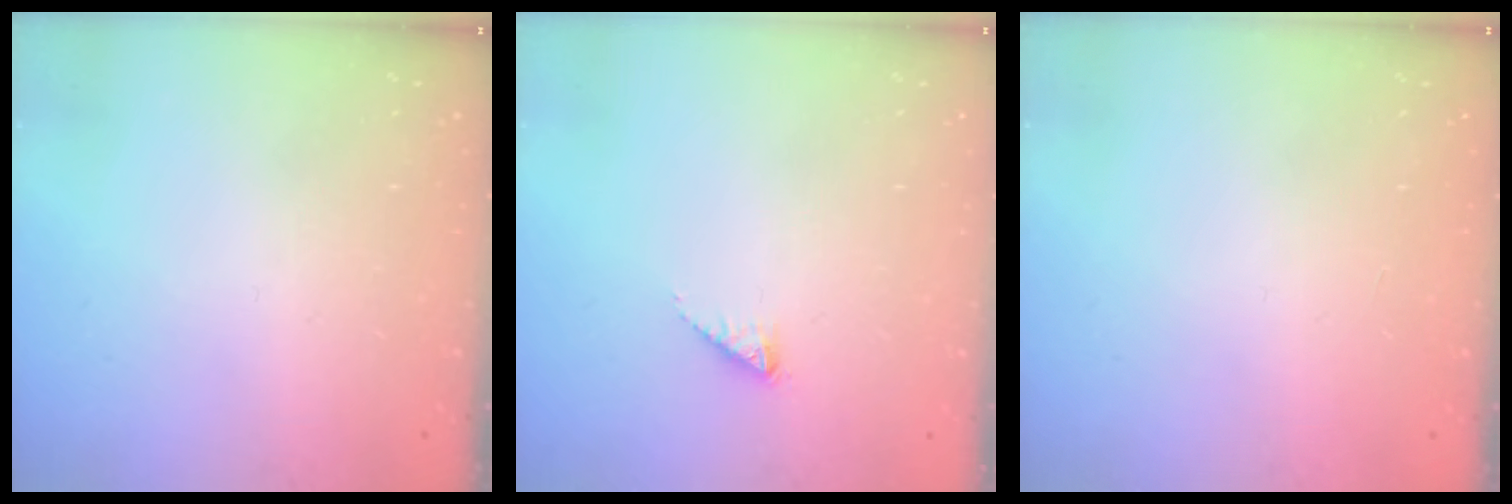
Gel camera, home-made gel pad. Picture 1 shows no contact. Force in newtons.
{"total": 0.8, "press": 0.8, "slide": 0.1}
{"total": 0.0}